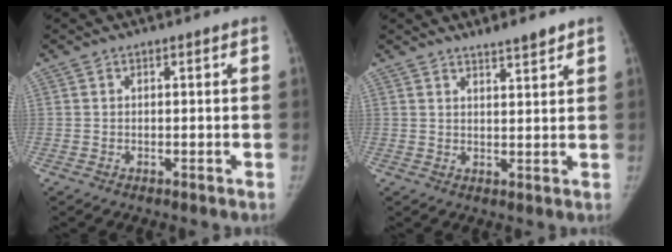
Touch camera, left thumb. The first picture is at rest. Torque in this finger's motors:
{"motor_torque": [-0.16, -0.30, 0.51, -0.42, 0.00]}